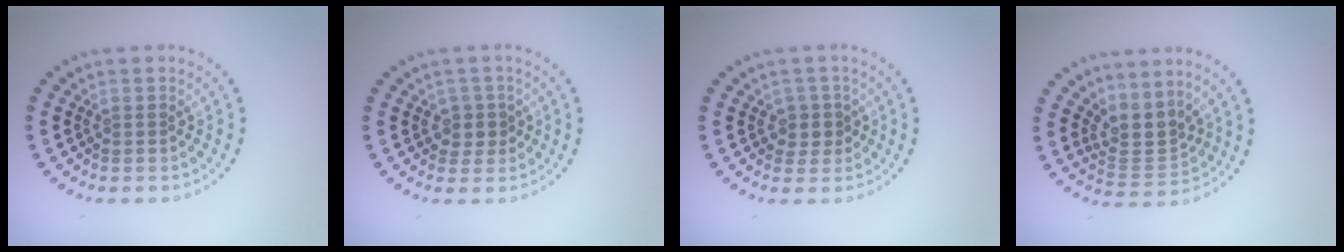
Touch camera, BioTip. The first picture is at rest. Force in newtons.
{"total": 1.7, "press": 1.4, "slide": 1.0}
{"total": 1.8, "press": 1.4, "slide": 1.1}
{"total": 3.1, "press": 2.1, "slide": 2.3}